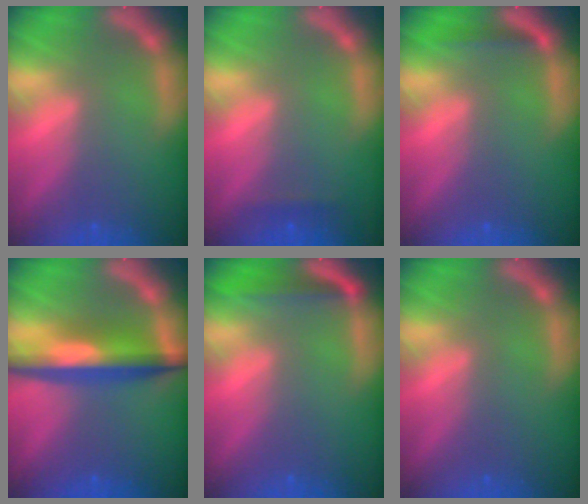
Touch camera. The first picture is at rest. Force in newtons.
{"total": 0.9}
{"total": 1.4}
{"total": 7.1}
{"total": 3.0}
{"total": 0.0}